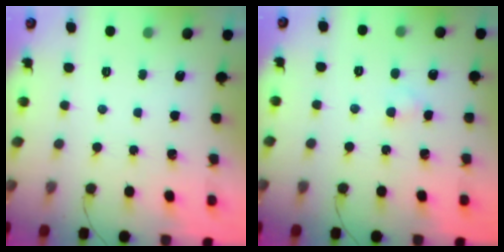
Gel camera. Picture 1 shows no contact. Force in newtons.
{"total": 1.9, "press": 1.7, "slide": 0.9}